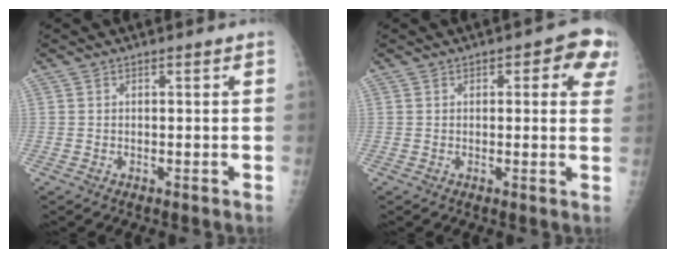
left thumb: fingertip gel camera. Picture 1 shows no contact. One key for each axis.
{"total": 7.2, "fx": 3.0, "fy": 3.3, "fz": 5.7, "tx": -0.027, "ty": -0.001, "tz": 0.023}